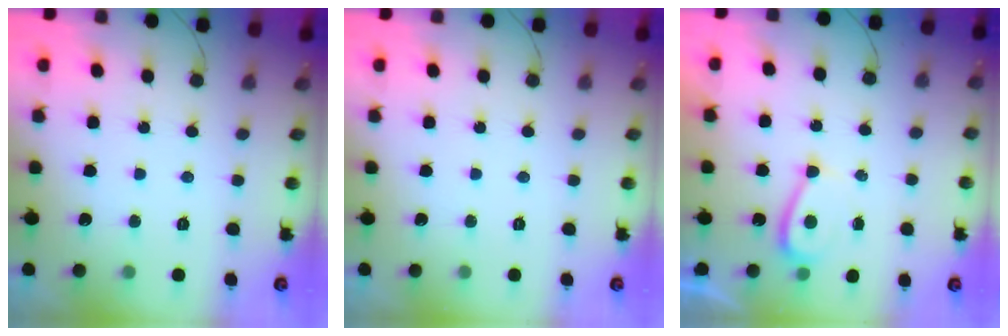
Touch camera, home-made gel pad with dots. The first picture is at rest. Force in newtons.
{"total": 0.0}
{"total": 4.7, "press": 4.7, "slide": 0.3}